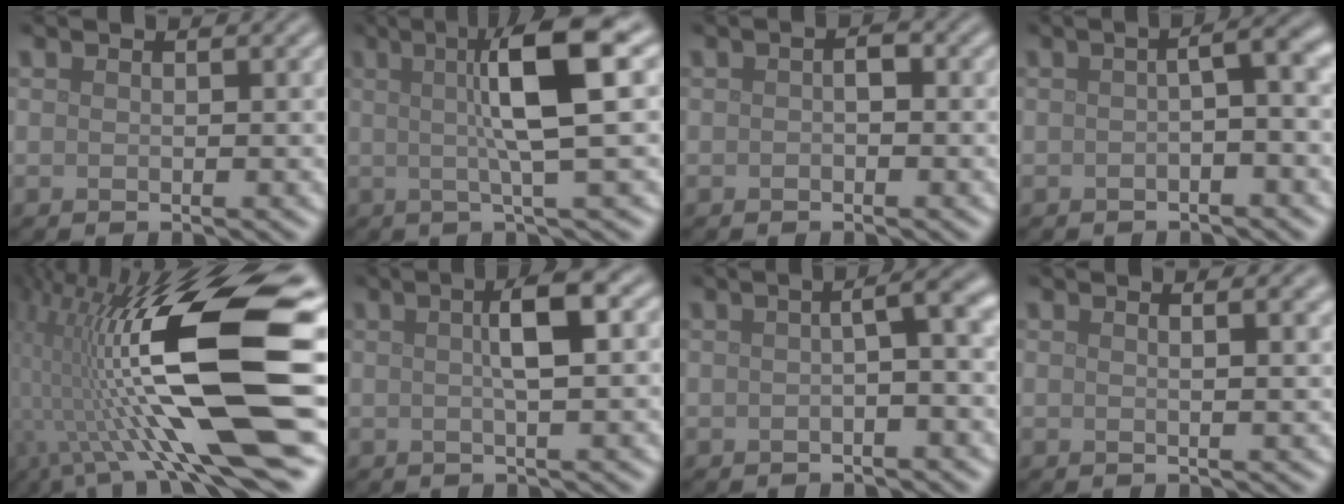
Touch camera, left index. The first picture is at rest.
{"total": 7.7, "force": [1.5, 1.2, 7.5], "torque": [-0.109, 0.015, 0.021]}
{"total": 1.2, "force": [-0.1, 0.6, 1.0], "torque": [-0.017, 0.004, -0.003]}
{"total": 3.3, "force": [-0.2, 0.7, 3.2], "torque": [-0.044, 0.013, -0.007]}
{"total": 17.4, "force": [0.7, 4.9, 16.6], "torque": [-0.296, 0.014, 0.013]}
{"total": 3.7, "force": [0.8, 0.6, 3.6], "torque": [-0.058, 0.012, 0.009]}
{"total": 3.6, "force": [0.1, 0.8, 3.5], "torque": [-0.041, 0.015, -0.004]}
{"total": 3.0, "force": [1.5, 1.3, 2.2], "torque": [-0.008, 0.014, -0.005]}